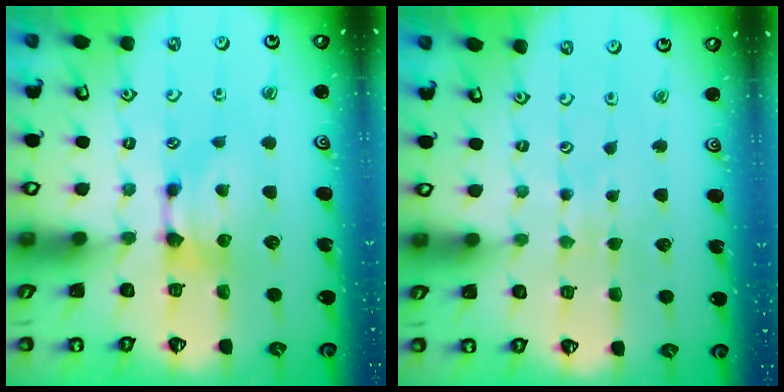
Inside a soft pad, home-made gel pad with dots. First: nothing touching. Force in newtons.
{"total": 3.8, "press": 3.8, "slide": 0.4}